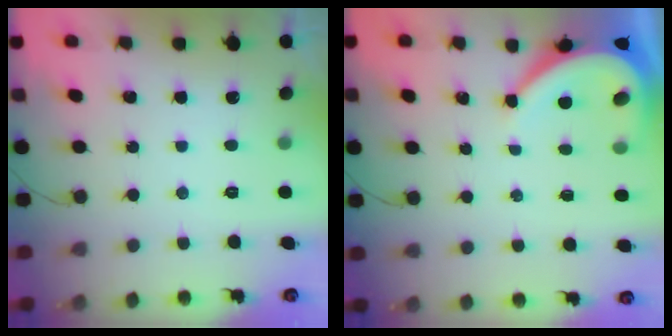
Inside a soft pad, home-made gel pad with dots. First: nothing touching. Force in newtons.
{"total": 7.4, "press": 7.3, "slide": 1.1}